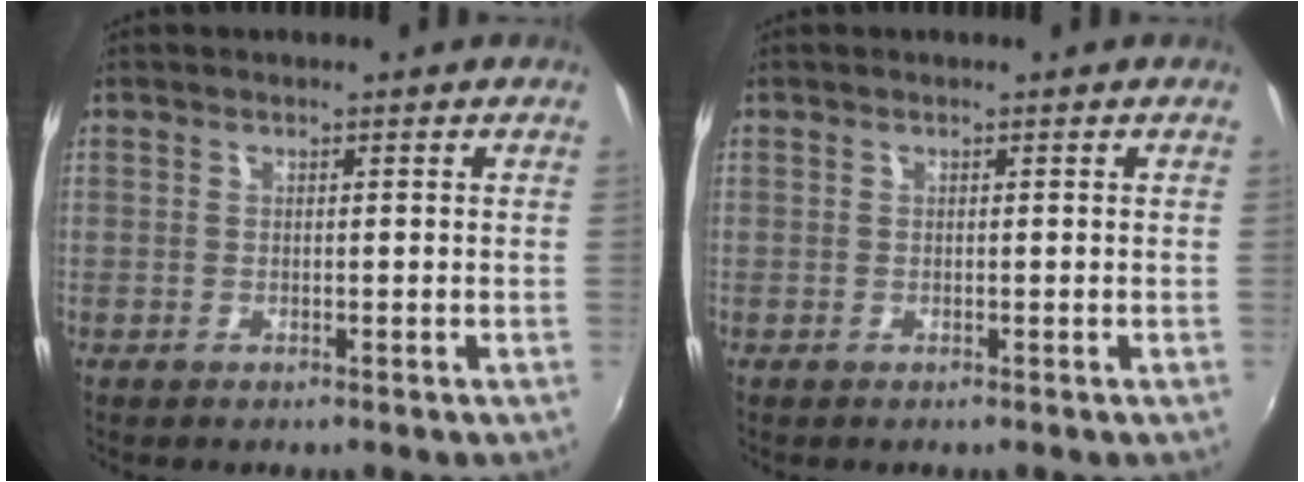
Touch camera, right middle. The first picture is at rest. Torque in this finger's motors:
{"motor_torque": [-0.19, -0.13, -0.01, 0.00]}